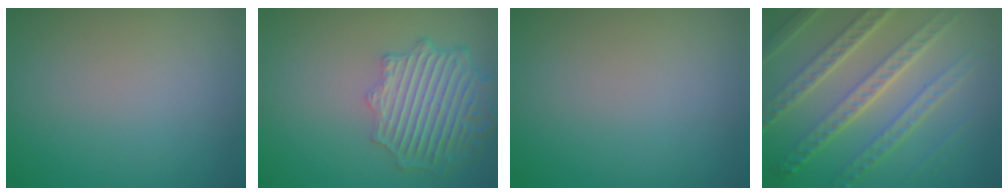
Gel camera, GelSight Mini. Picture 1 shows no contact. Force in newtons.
{"total": 6.3, "press": 5.1, "slide": 3.7}
{"total": 0.0}
{"total": 8.2, "press": 5.9, "slide": 5.7}